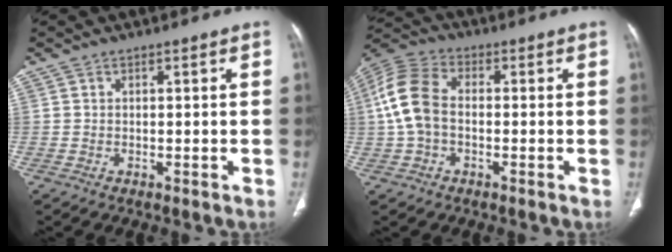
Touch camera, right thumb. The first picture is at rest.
{"total": 10.6, "force": [-0.3, 6.9, 8.0], "torque": [-0.171, 0.028, -0.016]}